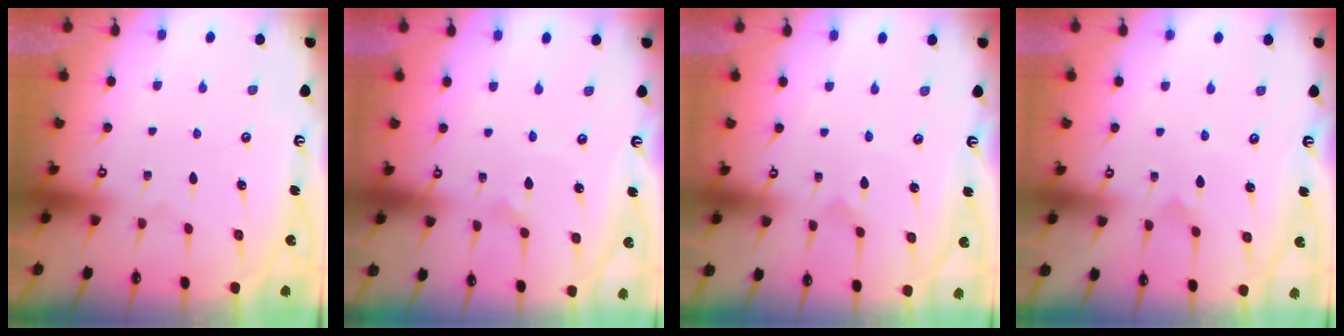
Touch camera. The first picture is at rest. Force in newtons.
{"total": 2.6, "press": 2.6, "slide": 0.1}
{"total": 0.7, "press": 0.7, "slide": 0.0}
{"total": 1.3, "press": 1.3, "slide": 0.1}